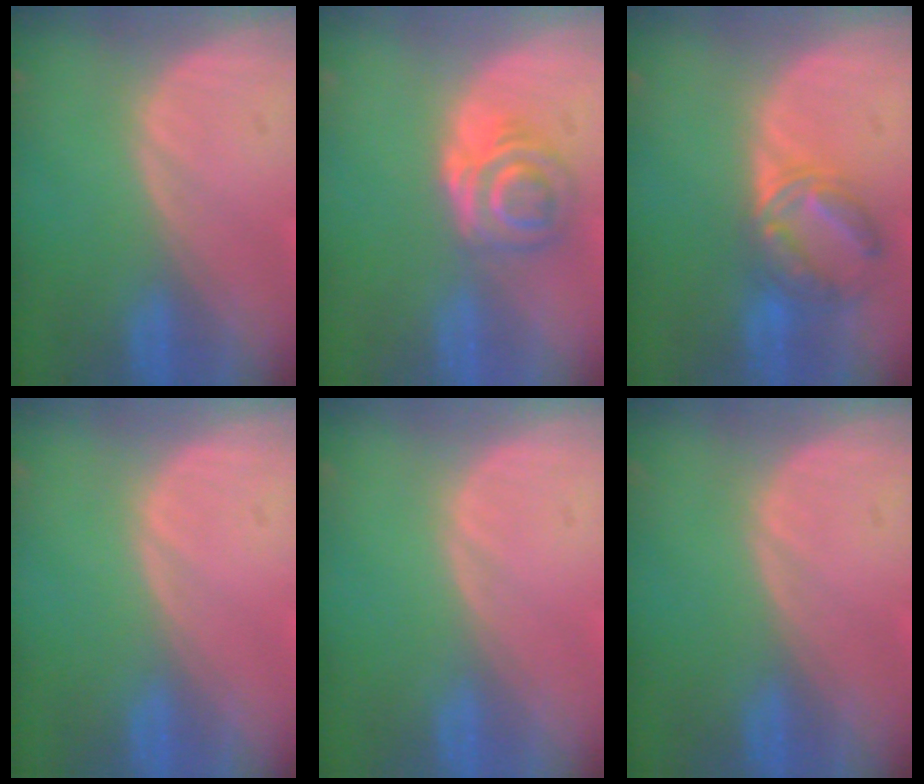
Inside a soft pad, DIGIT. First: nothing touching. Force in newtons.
{"total": 6.3, "press": 5.2, "slide": 3.5}
{"total": 6.5, "press": 6.2, "slide": 1.9}
{"total": 0.0}
{"total": 0.0}
{"total": 0.0}